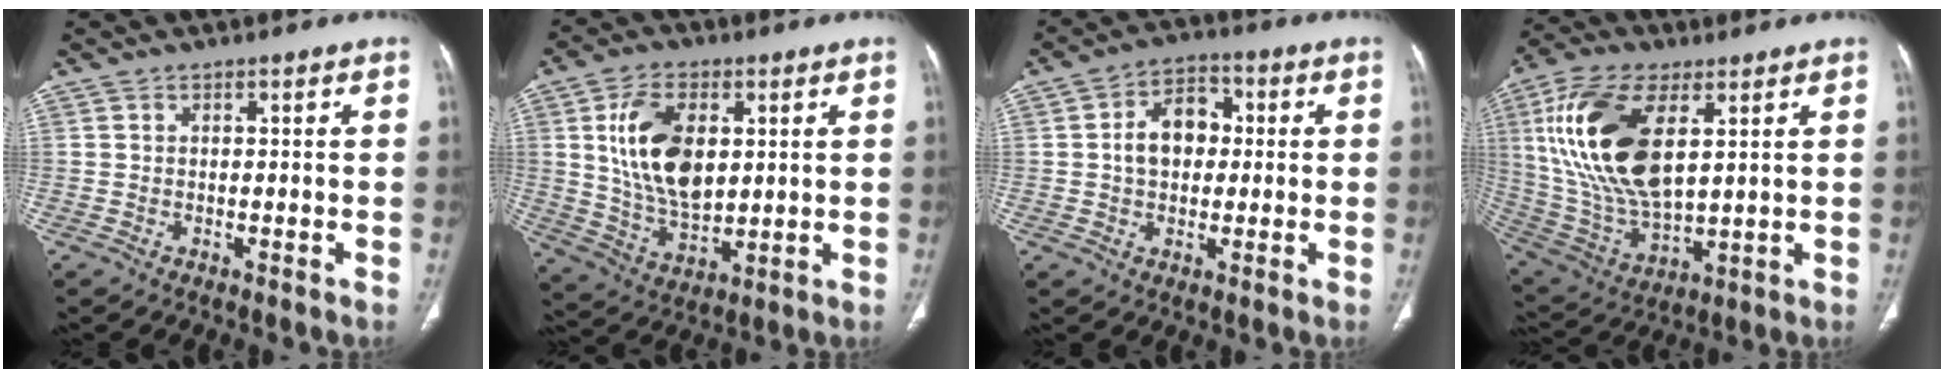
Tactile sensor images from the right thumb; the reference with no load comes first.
{"total": 15.0, "force": [3.2, 8.9, 11.6], "torque": [-0.188, -0.014, 0.066]}
{"total": 8.6, "force": [0.6, 6.2, 5.9], "torque": [-0.075, 0.022, 0.004]}
{"total": 21.4, "force": [5.9, 10.6, 17.6], "torque": [-0.352, -0.017, 0.115]}